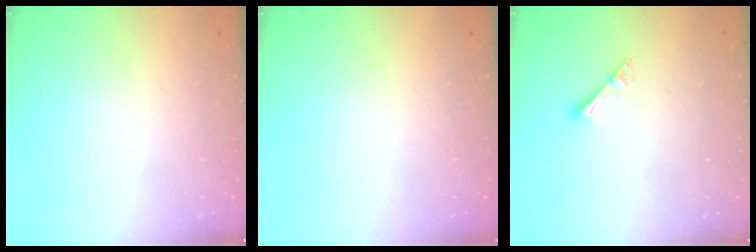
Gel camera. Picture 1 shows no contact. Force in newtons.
{"total": 0.0}
{"total": 3.0, "press": 3.0, "slide": 0.3}